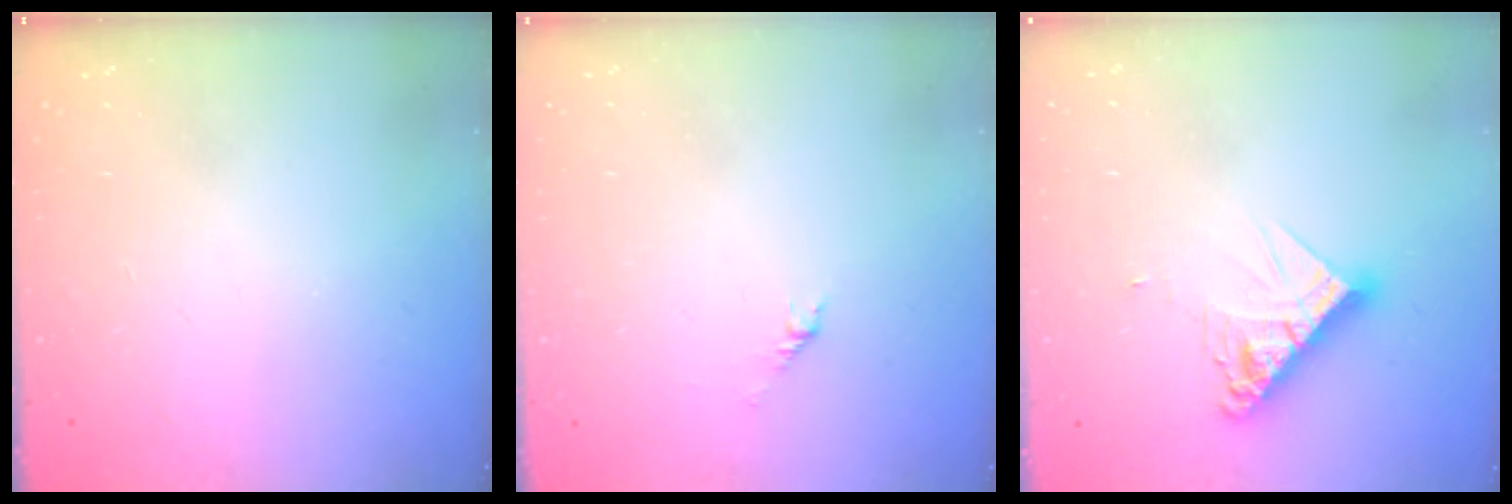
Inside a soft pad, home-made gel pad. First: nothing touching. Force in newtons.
{"total": 1.5, "press": 1.4, "slide": 0.5}
{"total": 10.7, "press": 10.6, "slide": 1.0}